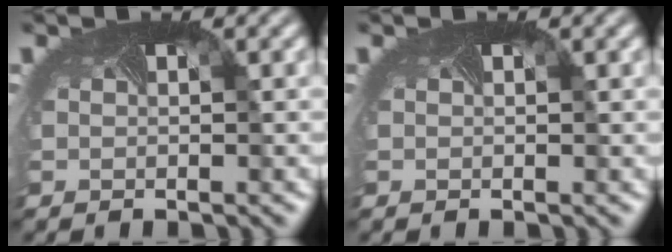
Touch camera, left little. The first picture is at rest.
{"total": 0.0}